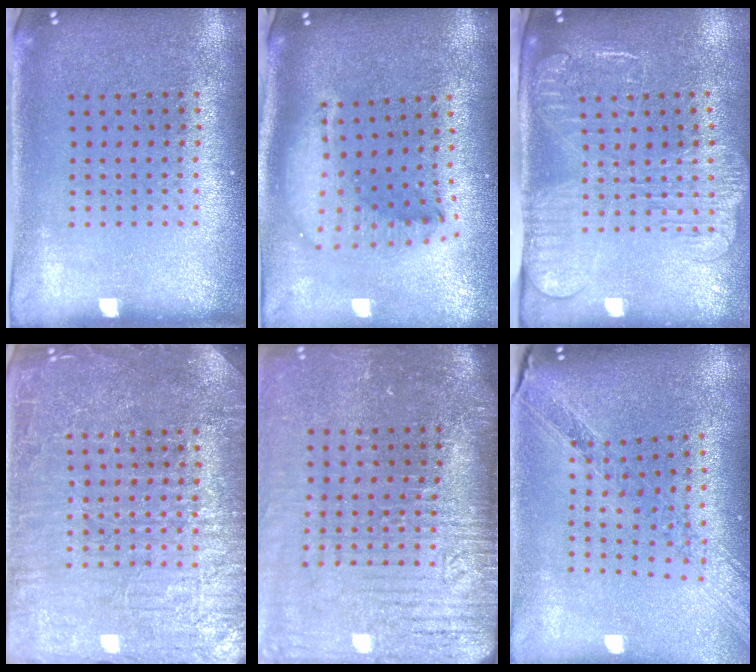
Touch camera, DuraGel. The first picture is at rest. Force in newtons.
{"total": 2.2, "press": 1.7, "slide": 1.4}
{"total": 2.5, "press": 2.0, "slide": 1.4}
{"total": 7.1, "press": 7.1, "slide": 1.0}
{"total": 4.6, "press": 3.9, "slide": 2.4}
{"total": 1.1, "press": 1.1, "slide": 0.2}